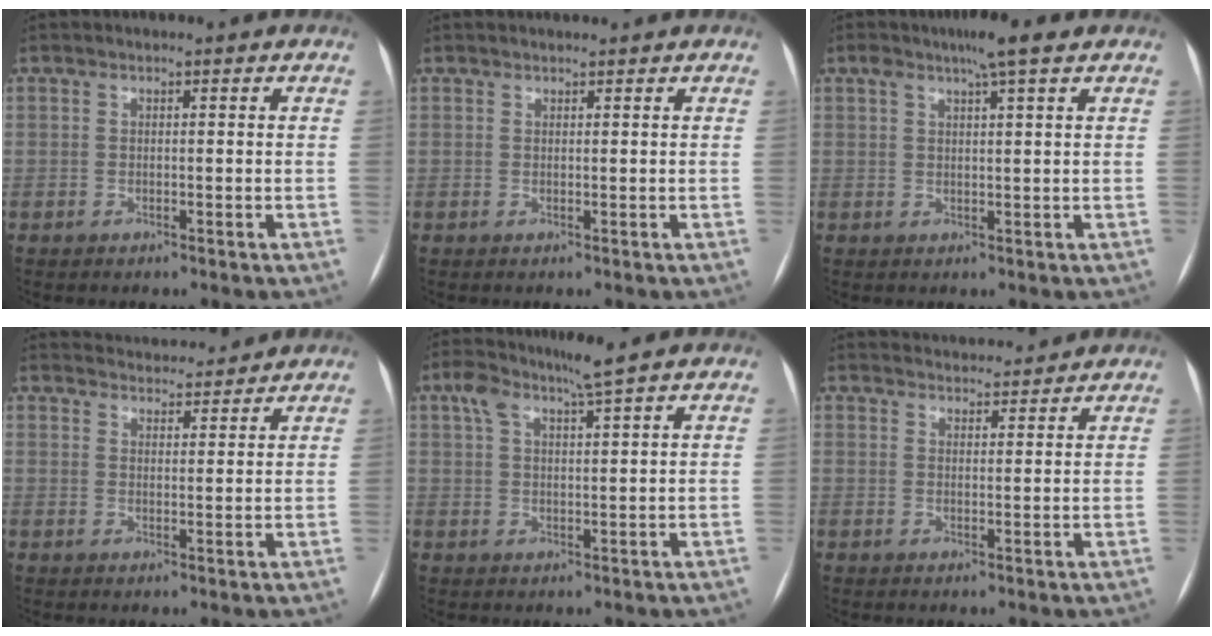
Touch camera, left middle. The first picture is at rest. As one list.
[{"total": 1.9, "force": [1.8, 0.3, 0.5], "torque": [-0.007, 0.023, 0.027]}, {"total": 4.8, "force": [3.1, -0.2, 3.6], "torque": [-0.066, 0.011, 0.054]}, {"total": 8.6, "force": [8.5, 1.2, 0.9], "torque": [-0.012, 0.015, 0.113]}, {"total": 4.9, "force": [3.5, -0.5, 3.4], "torque": [-0.073, 0.013, 0.067]}, {"total": 7.6, "force": [7.5, 1.0, 0.9], "torque": [-0.014, 0.018, 0.099]}]